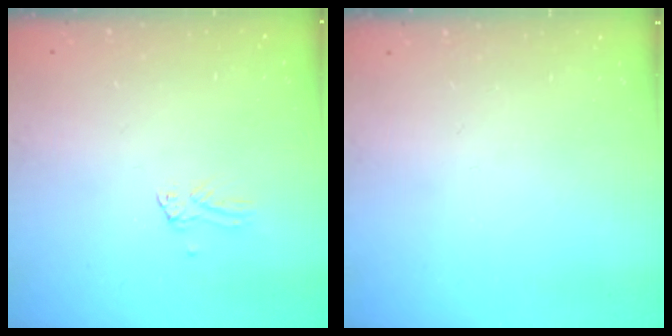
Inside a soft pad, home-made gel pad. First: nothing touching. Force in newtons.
{"total": 0.0}